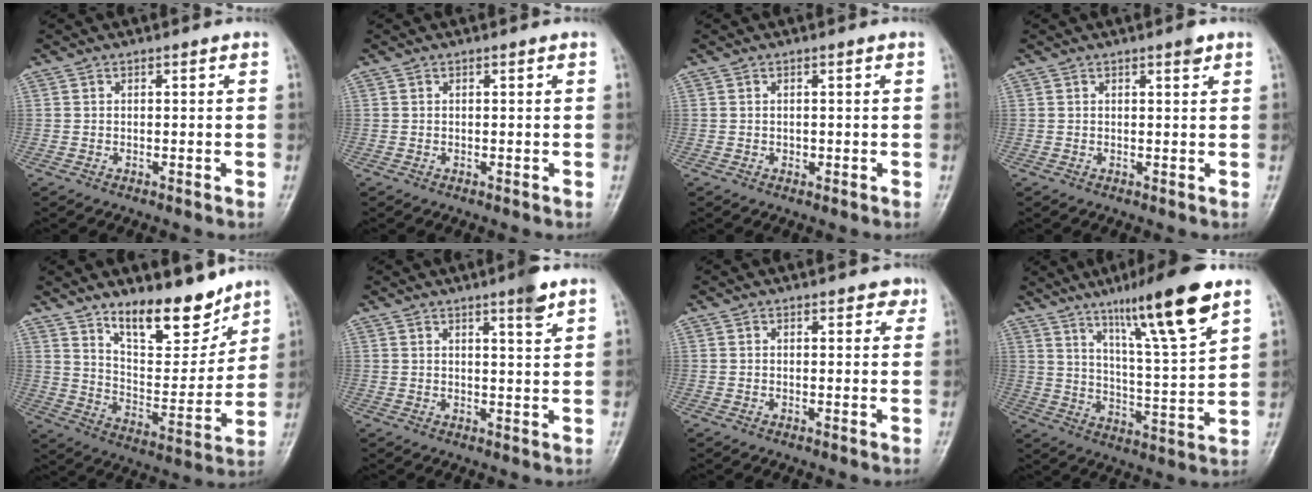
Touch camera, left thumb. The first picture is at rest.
{"total": 0.0}
{"total": 0.6, "force": [0.0, 0.5, 0.3], "torque": [0.001, 0.002, -0.002]}
{"total": 1.5, "force": [1.0, 0.3, 1.1], "torque": [-0.014, -0.004, 0.013]}
{"total": 15.2, "force": [11.3, 5.8, 8.4], "torque": [-0.087, -0.089, 0.193]}
{"total": 7.1, "force": [4.7, 0.7, 5.3], "torque": [-0.071, -0.033, 0.068]}
{"total": 2.2, "force": [1.4, 1.2, 1.2], "torque": [0.004, -0.003, 0.012]}
{"total": 17.7, "force": [10.7, 1.9, 13.9], "torque": [-0.212, -0.051, 0.177]}